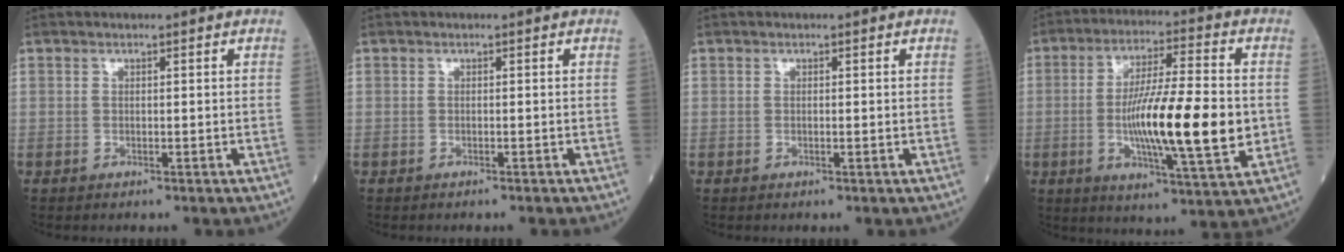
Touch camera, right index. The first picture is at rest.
{"total": 0.8, "force": [-0.7, -0.1, 0.4], "torque": [-0.005, 0.000, -0.010]}
{"total": 0.0}
{"total": 16.3, "force": [-1.8, 1.9, 16.1], "torque": [-0.278, -0.012, -0.033]}